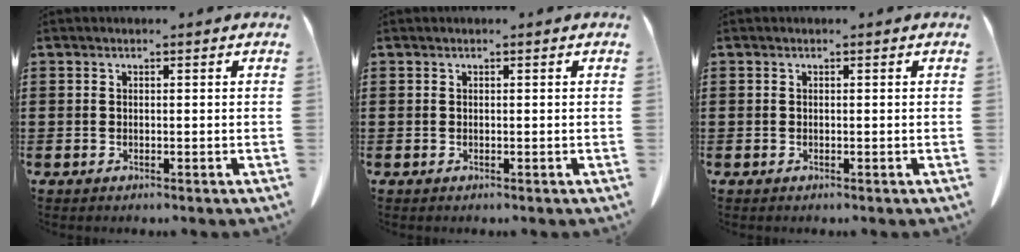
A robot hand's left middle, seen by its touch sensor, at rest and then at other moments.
{"total": 0.0}
{"total": 0.0}